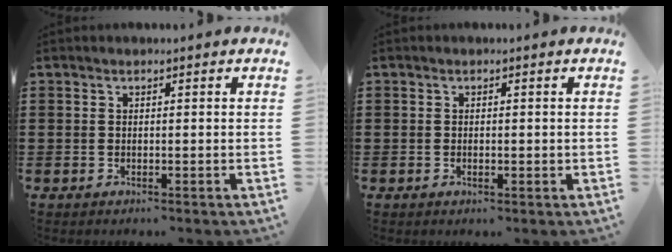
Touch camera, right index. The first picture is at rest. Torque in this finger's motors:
{"motor_torque": [0.40, 1.64, 0.00, -0.01]}